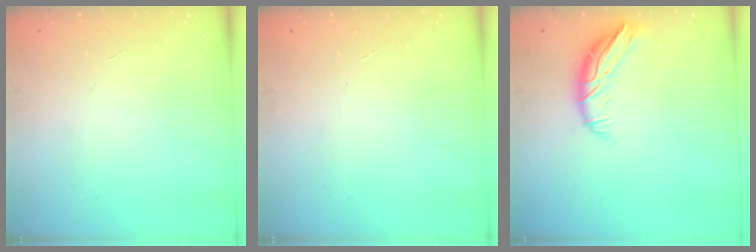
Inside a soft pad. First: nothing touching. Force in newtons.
{"total": 0.0}
{"total": 9.8, "press": 9.7, "slide": 1.3}